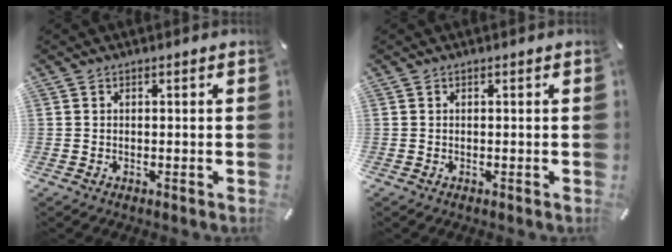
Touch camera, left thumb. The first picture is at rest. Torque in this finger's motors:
{"motor_torque": [-0.02, -0.02, 0.00, 0.06, -0.01]}